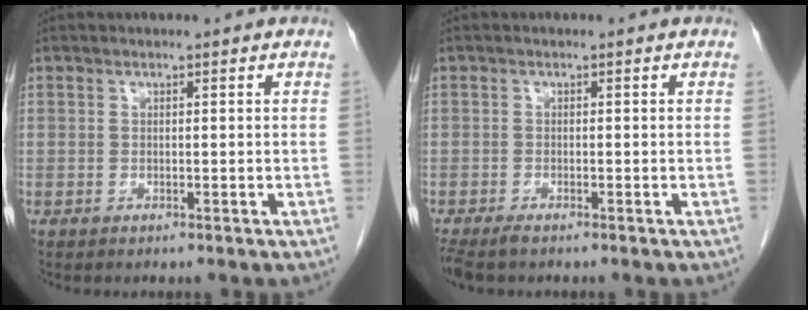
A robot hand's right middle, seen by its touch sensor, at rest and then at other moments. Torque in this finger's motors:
{"motor_torque": [0.47, -0.26, 0.00, 0.01]}